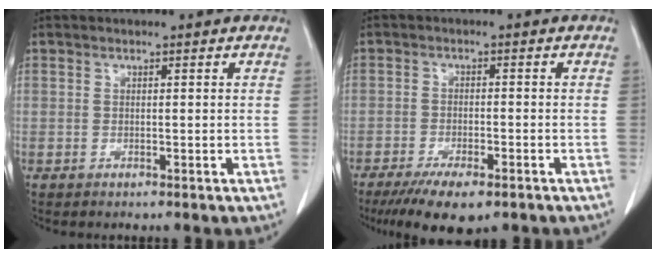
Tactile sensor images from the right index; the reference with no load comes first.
{"total": 8.5, "force": [-5.9, 2.4, 5.6], "torque": [-0.087, -0.015, -0.091]}